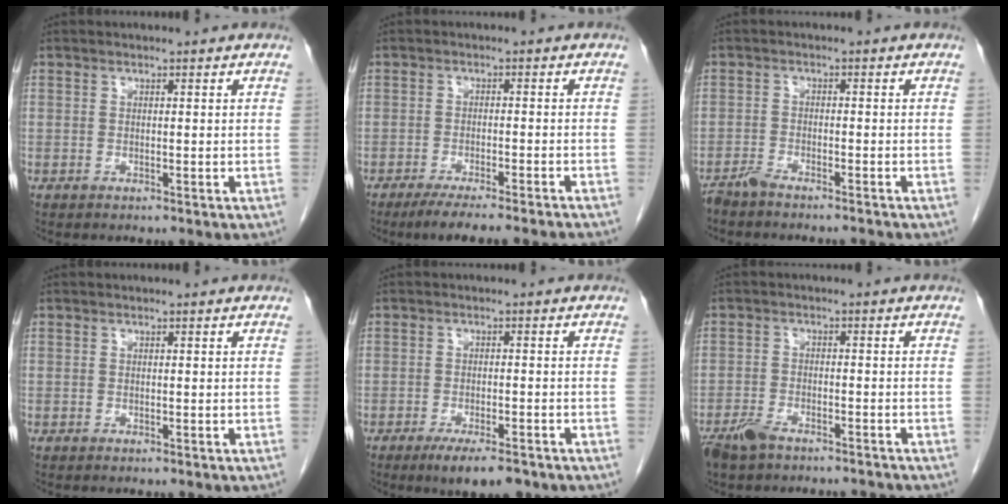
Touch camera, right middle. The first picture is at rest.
{"total": 10.2, "force": [-8.8, -0.2, 5.2], "torque": [-0.054, -0.022, -0.128]}
{"total": 3.9, "force": [-3.7, -0.1, 1.2], "torque": [-0.019, -0.006, -0.063]}
{"total": 0.0}
{"total": 6.3, "force": [-4.4, 1.6, 4.3], "torque": [-0.063, -0.010, -0.066]}
{"total": 6.6, "force": [-5.6, 1.8, 2.8], "torque": [-0.055, -0.008, -0.098]}